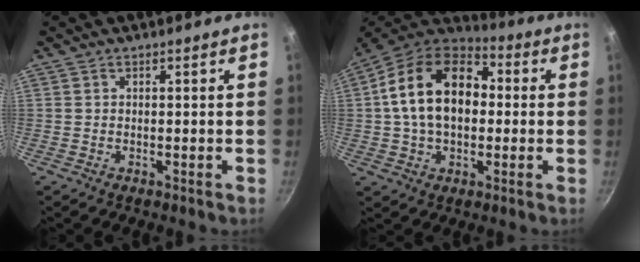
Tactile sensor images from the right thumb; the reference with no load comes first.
{"total": 19.2, "force": [1.5, 12.9, 14.1], "torque": [-0.221, 0.034, 0.009]}